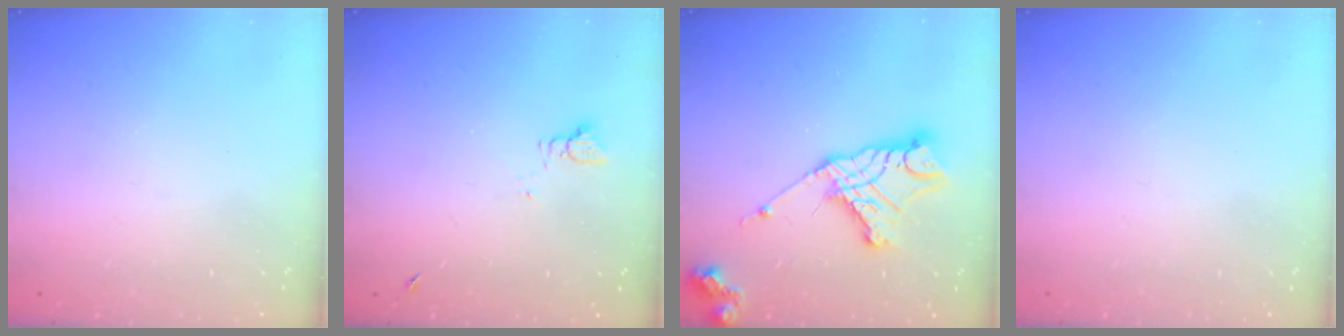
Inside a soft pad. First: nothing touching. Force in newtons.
{"total": 2.3, "press": 2.3, "slide": 0.3}
{"total": 16.2, "press": 16.1, "slide": 1.4}
{"total": 0.0}